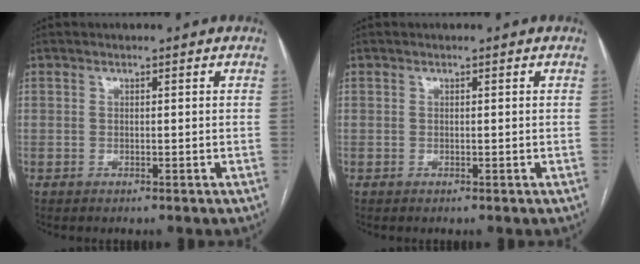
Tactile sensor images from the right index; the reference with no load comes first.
{"total": 0.0}